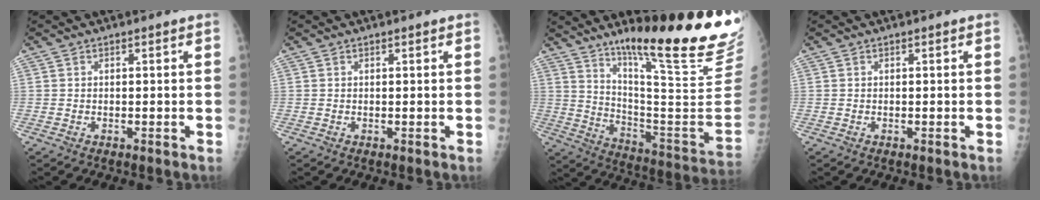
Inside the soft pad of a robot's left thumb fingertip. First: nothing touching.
{"total": 0.0}
{"total": 28.4, "force": [18.7, 3.8, 21.0], "torque": [-0.271, -0.110, 0.277]}
{"total": 0.0}